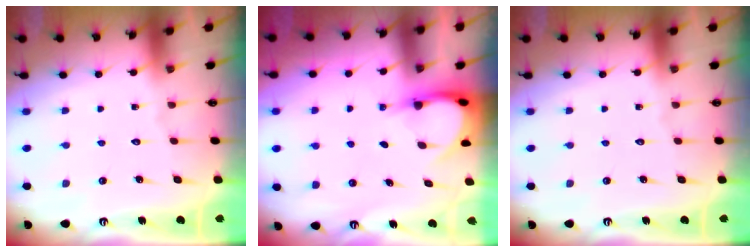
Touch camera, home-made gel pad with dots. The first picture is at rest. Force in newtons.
{"total": 3.7, "press": 3.7, "slide": 0.3}
{"total": 0.0}